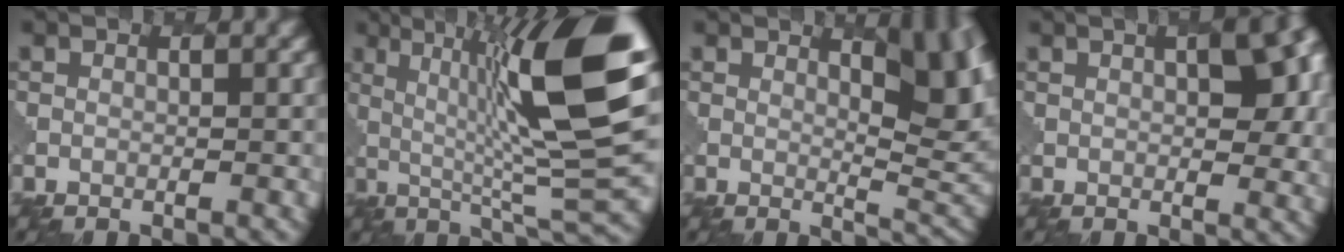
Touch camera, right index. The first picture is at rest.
{"total": 13.9, "force": [3.4, 2.6, 13.2], "torque": [-0.210, 0.010, 0.048]}
{"total": 7.2, "force": [2.9, 2.4, 6.2], "torque": [-0.076, -0.004, 0.041]}
{"total": 5.4, "force": [1.6, 2.1, 4.7], "torque": [-0.053, 0.005, 0.017]}